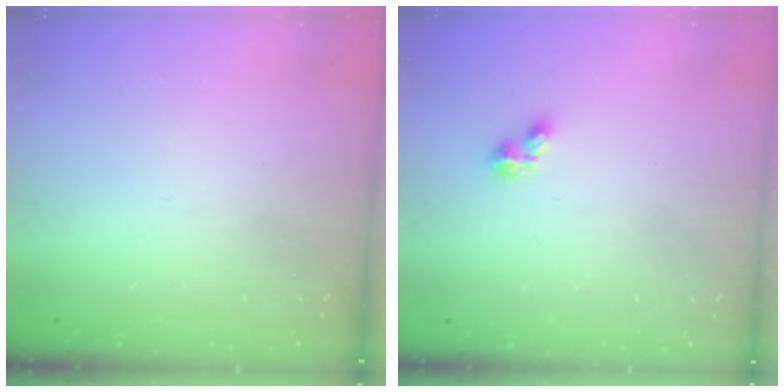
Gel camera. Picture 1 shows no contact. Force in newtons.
{"total": 3.9, "press": 3.8, "slide": 0.4}